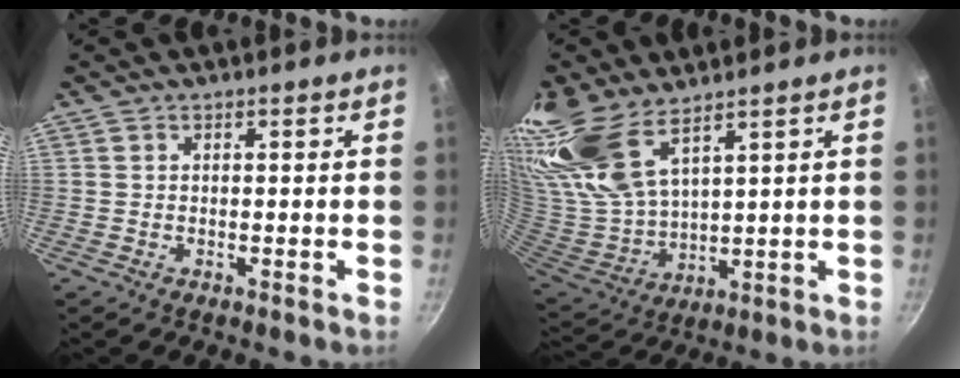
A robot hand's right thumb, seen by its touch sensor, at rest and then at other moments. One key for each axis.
{"total": 15.7, "fx": 11.4, "fy": 5.8, "fz": 9.1, "tx": -0.182, "ty": -0.070, "tz": 0.246}